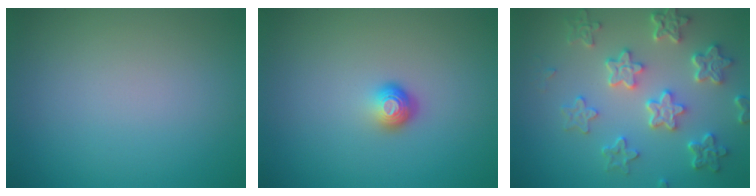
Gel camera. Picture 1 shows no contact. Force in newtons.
{"total": 1.8, "press": 1.2, "slide": 1.3}
{"total": 5.9, "press": 4.6, "slide": 3.8}